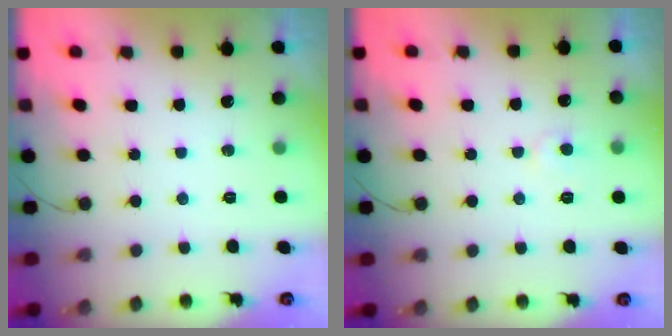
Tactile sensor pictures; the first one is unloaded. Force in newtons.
{"total": 3.9, "press": 3.9, "slide": 0.3}